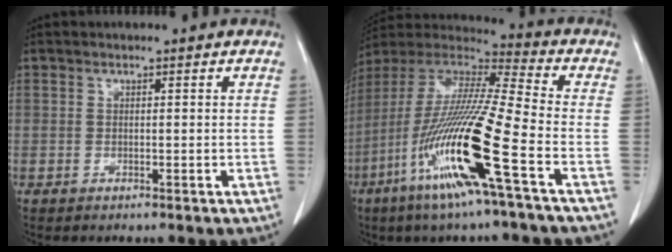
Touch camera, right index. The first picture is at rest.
{"total": 19.8, "force": [-7.9, -0.3, 18.2], "torque": [-0.388, -0.035, -0.161]}